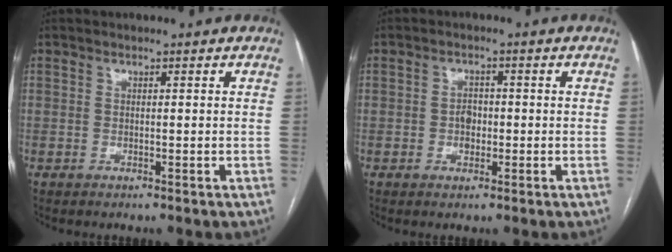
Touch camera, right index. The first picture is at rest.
{"total": 2.3, "force": [-0.4, 1.7, 1.5], "torque": [-0.020, 0.006, -0.007]}